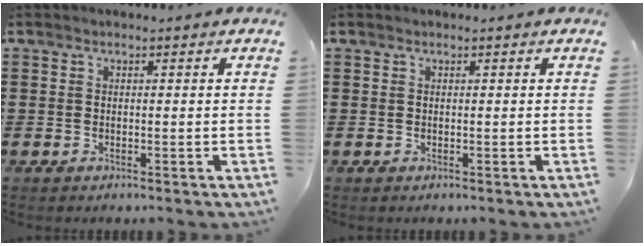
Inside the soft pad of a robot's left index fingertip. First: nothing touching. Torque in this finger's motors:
{"motor_torque": [-0.02, -0.01, 0.00, 0.00]}